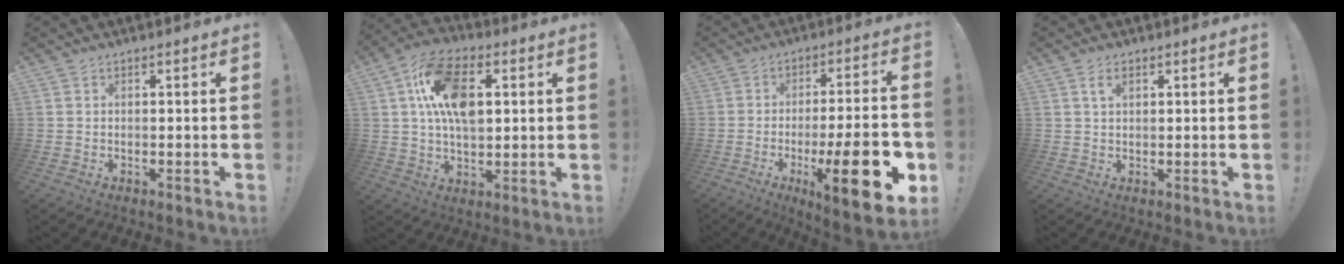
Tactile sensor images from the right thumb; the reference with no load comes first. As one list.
[{"total": 16.7, "force": [3.7, 10.0, 12.9], "torque": [-0.208, 0.011, 0.067]}, {"total": 20.1, "force": [-6.3, 4.4, 18.6], "torque": [-0.263, 0.014, -0.087]}, {"total": 2.5, "force": [1.2, 1.2, 1.9], "torque": [-0.032, -0.001, 0.019]}]